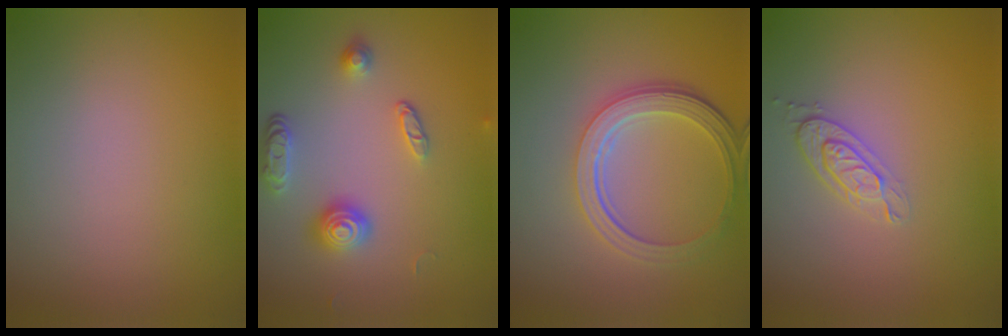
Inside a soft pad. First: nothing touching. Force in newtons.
{"total": 3.3, "press": 2.9, "slide": 1.6}
{"total": 5.0, "press": 3.7, "slide": 3.3}
{"total": 2.1, "press": 1.8, "slide": 1.1}